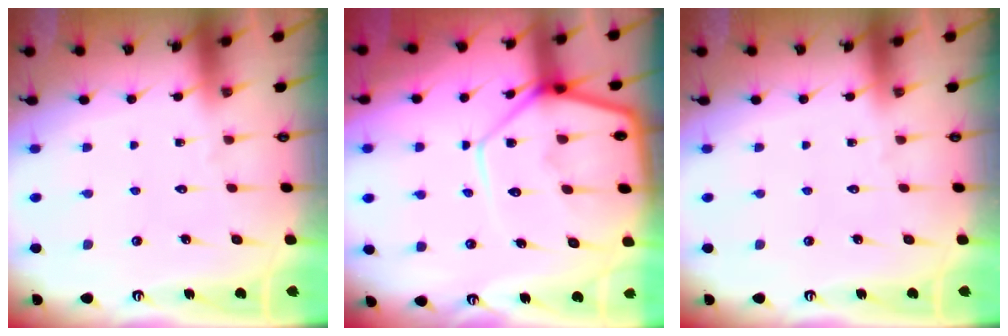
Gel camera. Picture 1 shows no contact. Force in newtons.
{"total": 14.3, "press": 14.3, "slide": 1.2}
{"total": 0.0}